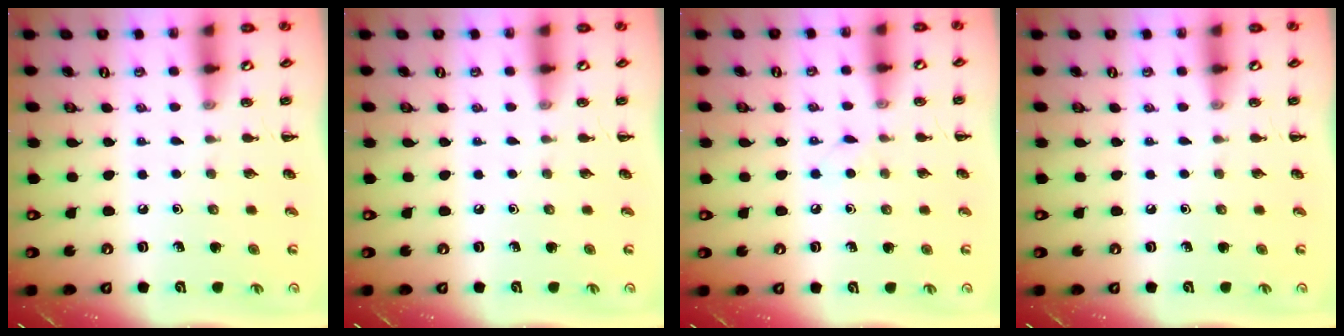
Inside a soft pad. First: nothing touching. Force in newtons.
{"total": 0.0}
{"total": 2.9, "press": 2.8, "slide": 0.9}
{"total": 0.0}